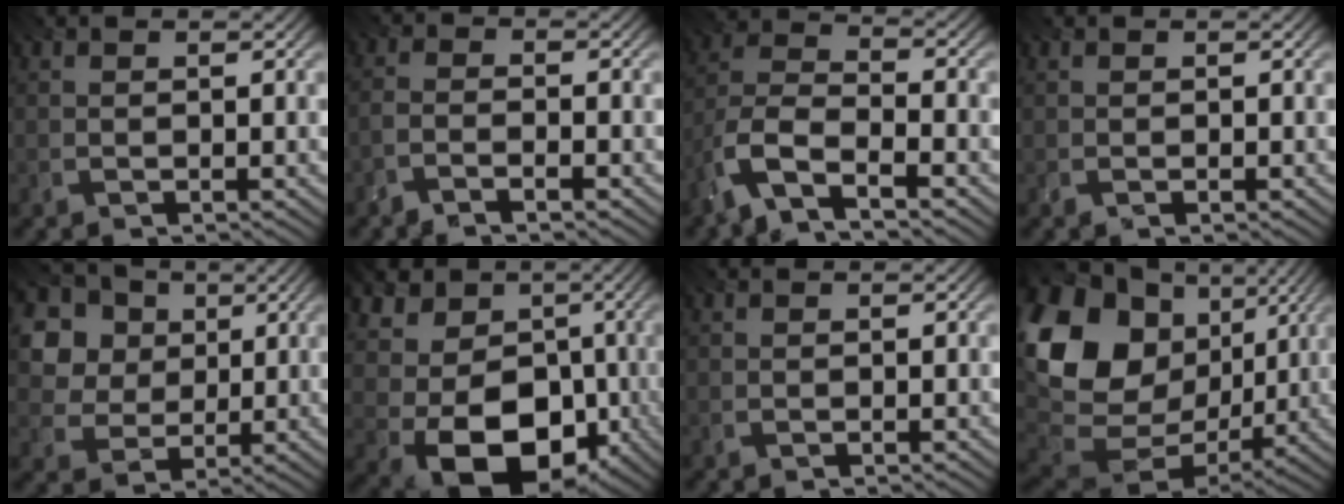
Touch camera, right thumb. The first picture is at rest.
{"total": 3.3, "force": [-3.1, 0.0, 1.1], "torque": [-0.019, -0.005, -0.073]}
{"total": 7.6, "force": [-5.9, 2.1, 4.4], "torque": [-0.092, -0.006, -0.138]}
{"total": 0.0}
{"total": 12.8, "force": [5.6, 9.8, 6.0], "torque": [-0.178, 0.020, 0.125]}
{"total": 16.3, "force": [-3.5, 12.6, 9.8], "torque": [-0.188, -0.026, -0.054]}
{"total": 0.0}
{"total": 19.7, "force": [4.0, 14.7, 12.5], "torque": [-0.294, 0.000, 0.088]}